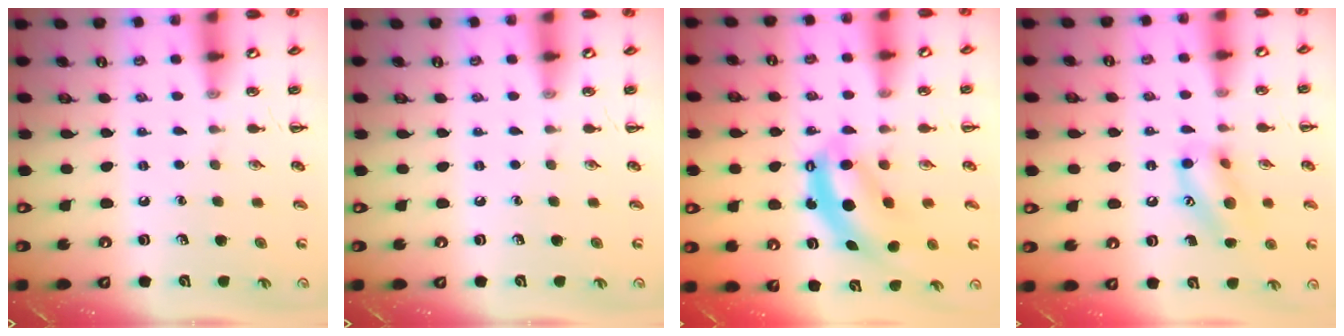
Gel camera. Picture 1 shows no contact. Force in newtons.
{"total": 0.0}
{"total": 6.5, "press": 6.4, "slide": 1.0}
{"total": 12.9, "press": 12.8, "slide": 1.6}